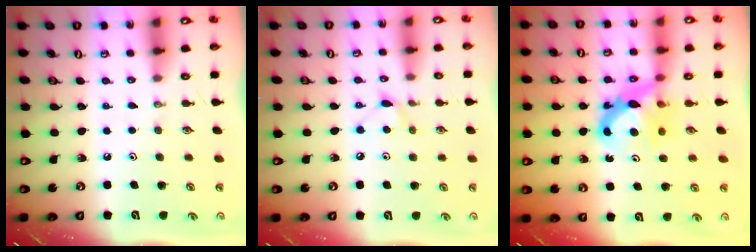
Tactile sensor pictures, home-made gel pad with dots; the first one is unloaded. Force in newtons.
{"total": 5.5, "press": 5.5, "slide": 0.7}
{"total": 7.5, "press": 7.4, "slide": 0.7}